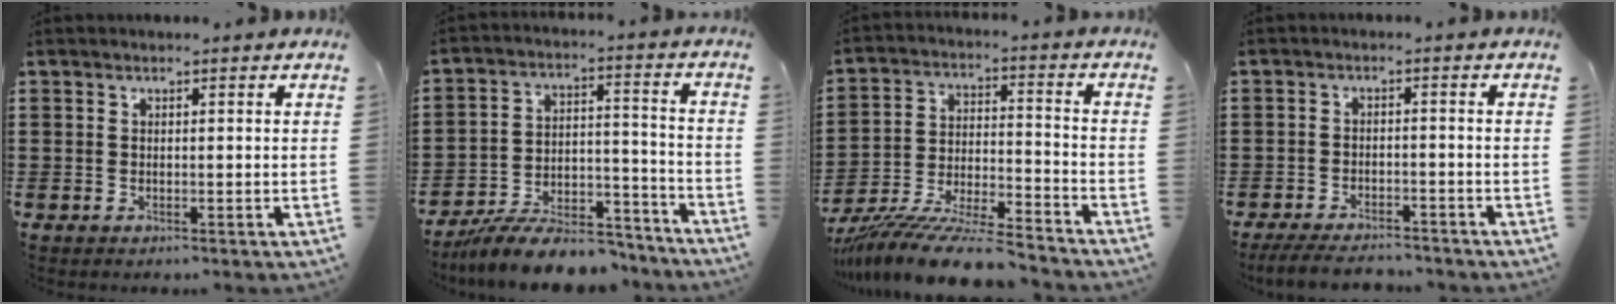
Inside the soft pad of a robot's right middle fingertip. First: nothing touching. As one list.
[{"total": 9.5, "force": [-8.8, 1.9, 2.9], "torque": [-0.040, 0.034, -0.166]}, {"total": 11.0, "force": [-10.2, 0.3, 4.1], "torque": [-0.074, 0.016, -0.202]}, {"total": 3.8, "force": [-3.6, 0.6, 1.1], "torque": [-0.024, 0.000, -0.075]}]